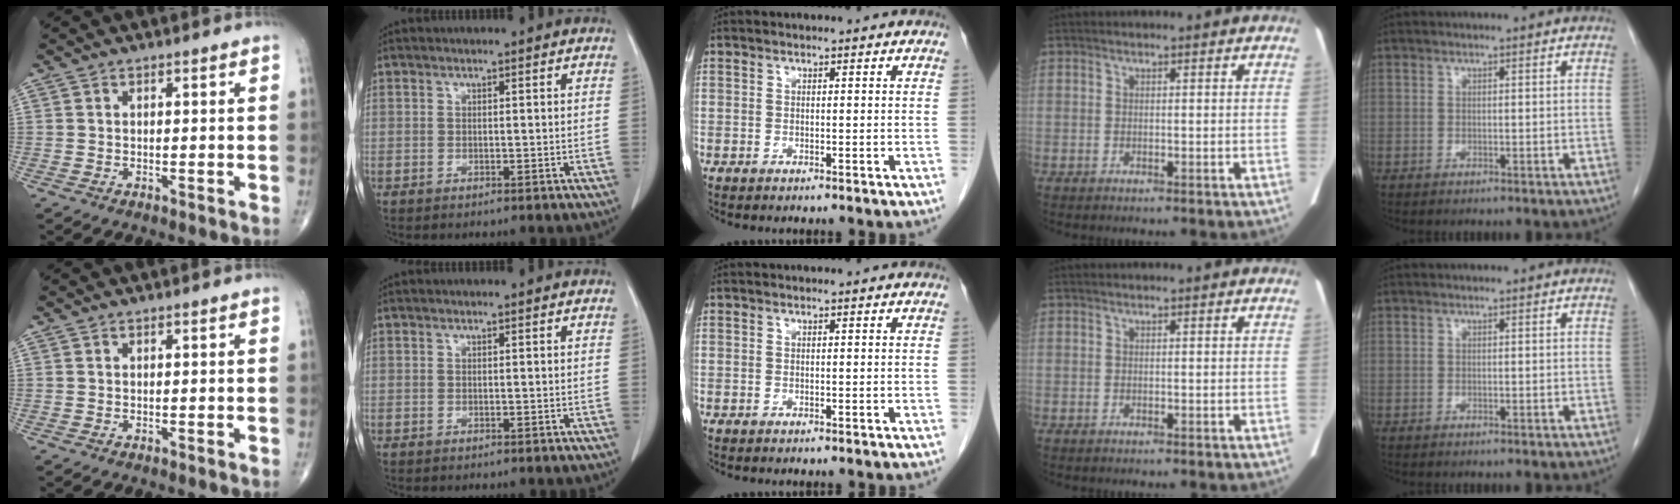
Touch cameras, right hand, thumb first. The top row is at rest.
{}